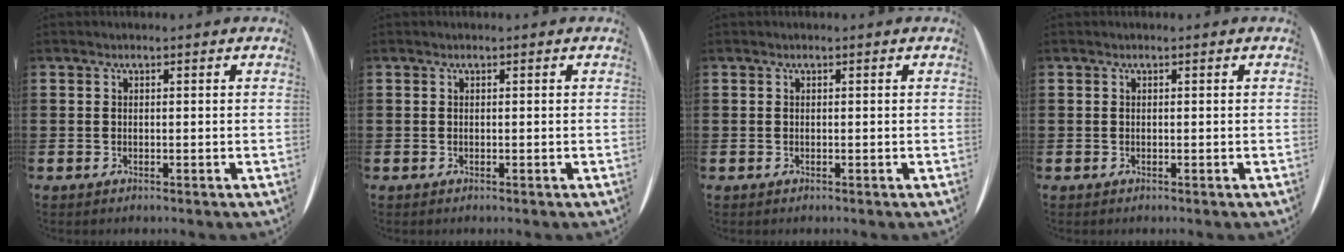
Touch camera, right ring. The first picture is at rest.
{"total": 0.0}
{"total": 0.0}
{"total": 0.0}